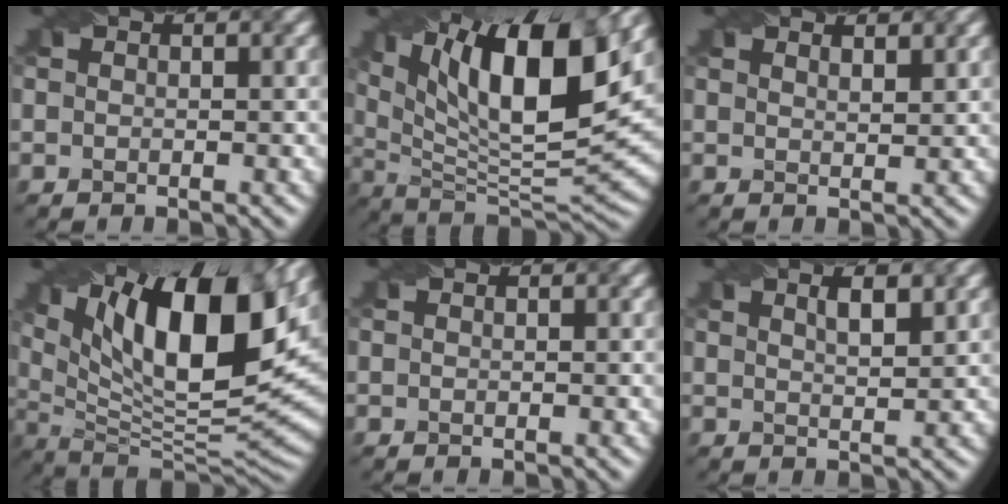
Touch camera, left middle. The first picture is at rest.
{"total": 15.3, "force": [6.6, 4.9, 13.0], "torque": [-0.227, 0.004, 0.117]}
{"total": 2.3, "force": [1.8, 0.7, 1.2], "torque": [-0.004, 0.004, 0.013]}
{"total": 16.8, "force": [6.7, 6.3, 14.0], "torque": [-0.244, 0.016, 0.116]}
{"total": 0.0}
{"total": 2.5, "force": [1.4, 0.7, 1.9], "torque": [-0.024, 0.004, 0.023]}